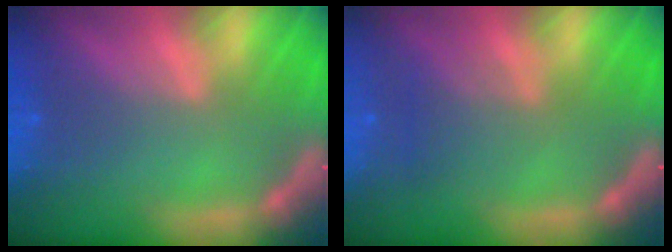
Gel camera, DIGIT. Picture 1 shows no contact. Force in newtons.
{"total": 2.5}